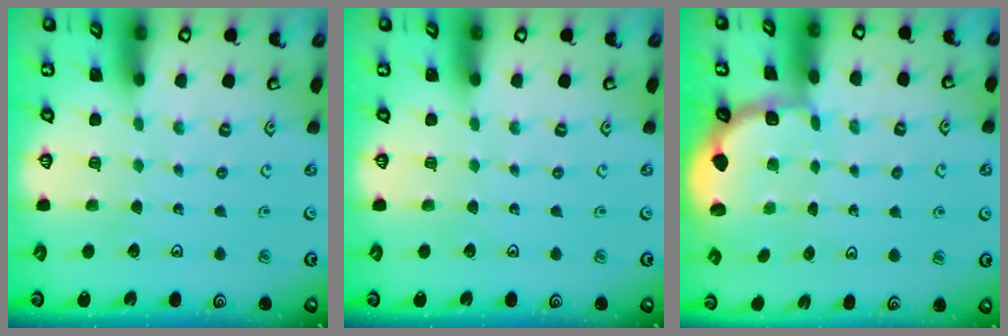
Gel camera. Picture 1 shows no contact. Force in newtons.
{"total": 0.0}
{"total": 1.9, "press": 1.8, "slide": 0.7}